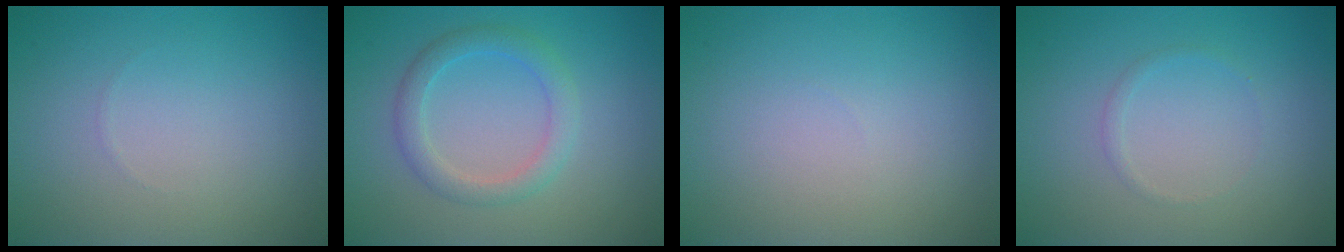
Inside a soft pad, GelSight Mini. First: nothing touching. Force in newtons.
{"total": 2.6, "press": 2.6, "slide": 0.1}
{"total": 0.0}
{"total": 0.6, "press": 0.6, "slide": 0.0}